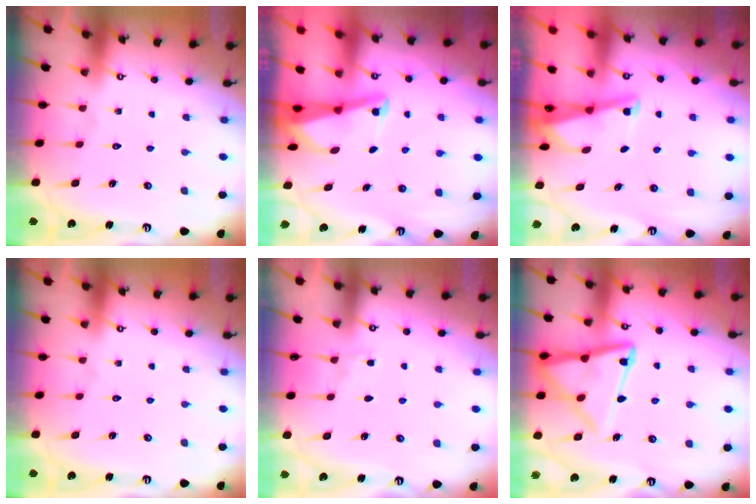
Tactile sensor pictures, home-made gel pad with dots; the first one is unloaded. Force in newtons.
{"total": 2.7, "press": 2.6, "slide": 0.6}
{"total": 2.2, "press": 2.2, "slide": 0.3}
{"total": 0.0}
{"total": 2.8, "press": 2.7, "slide": 0.4}
{"total": 15.7, "press": 15.7, "slide": 1.5}